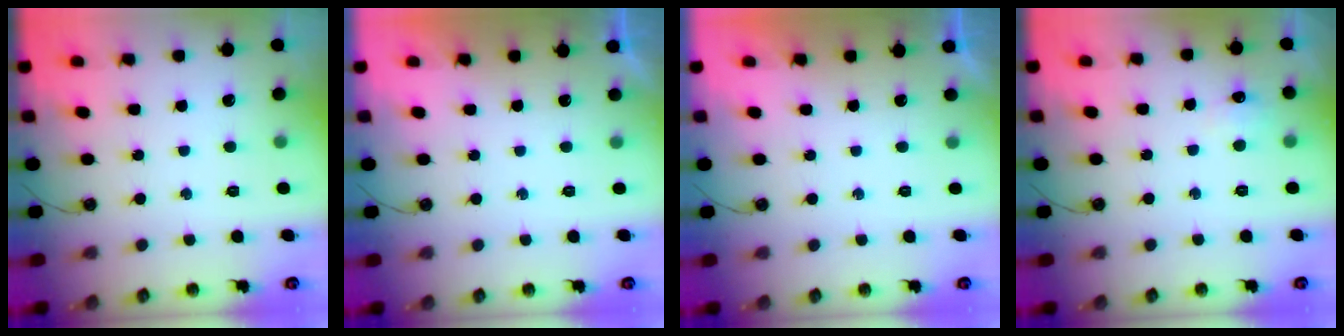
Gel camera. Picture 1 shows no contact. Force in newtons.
{"total": 0.0}
{"total": 0.0}
{"total": 6.4, "press": 6.3, "slide": 0.9}